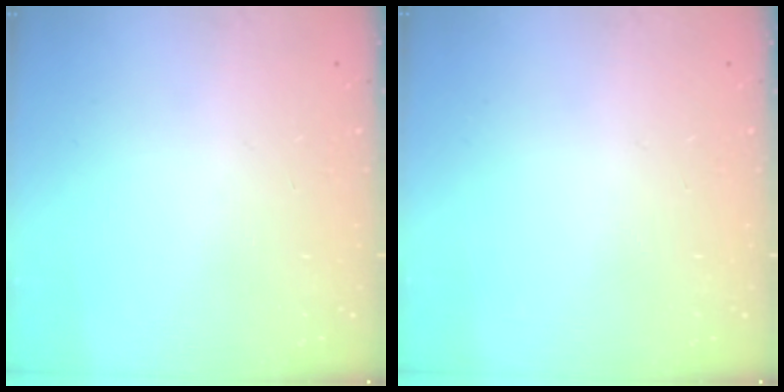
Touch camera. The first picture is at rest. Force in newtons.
{"total": 0.0}